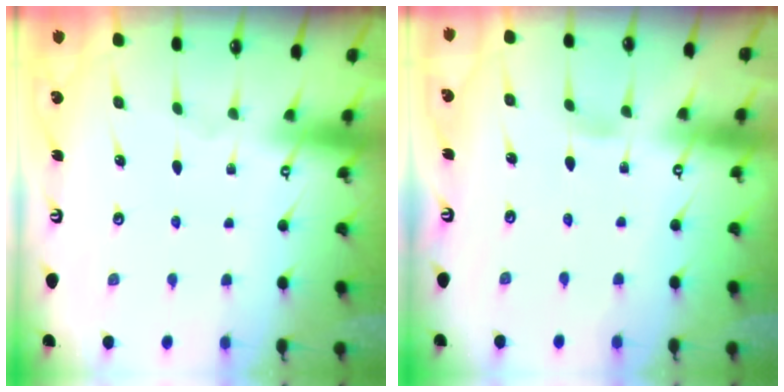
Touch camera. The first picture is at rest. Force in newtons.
{"total": 2.7, "press": 2.7, "slide": 0.3}